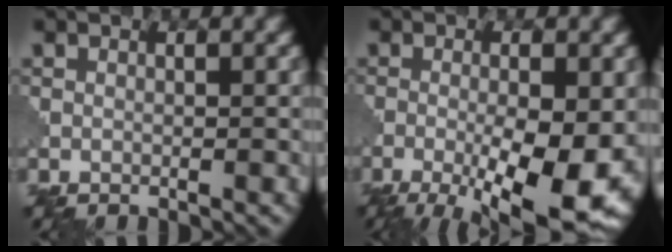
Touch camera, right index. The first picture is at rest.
{"total": 11.6, "force": [-3.7, 3.4, 10.4], "torque": [-0.154, -0.011, -0.052]}